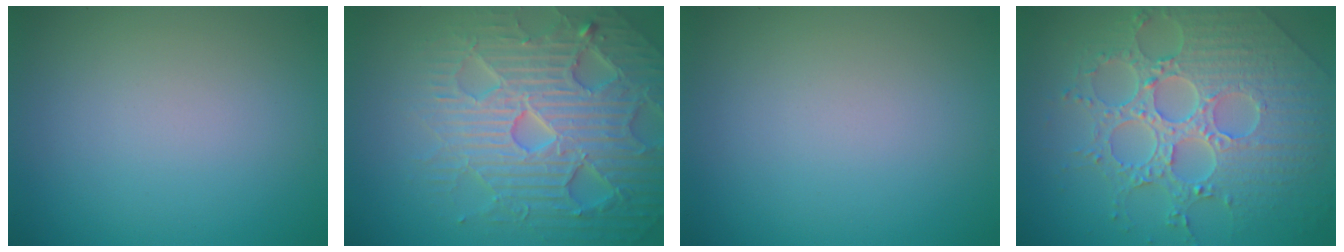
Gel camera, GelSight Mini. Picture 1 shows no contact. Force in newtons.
{"total": 7.6, "press": 7.4, "slide": 1.6}
{"total": 0.0}
{"total": 8.5, "press": 6.2, "slide": 5.8}